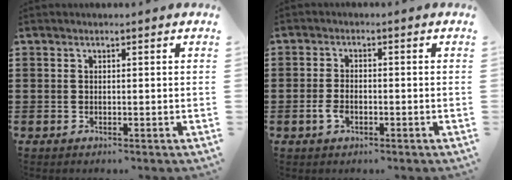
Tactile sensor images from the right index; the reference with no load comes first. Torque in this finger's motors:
{"motor_torque": [1.20, 0.94, 0.29, 0.04]}